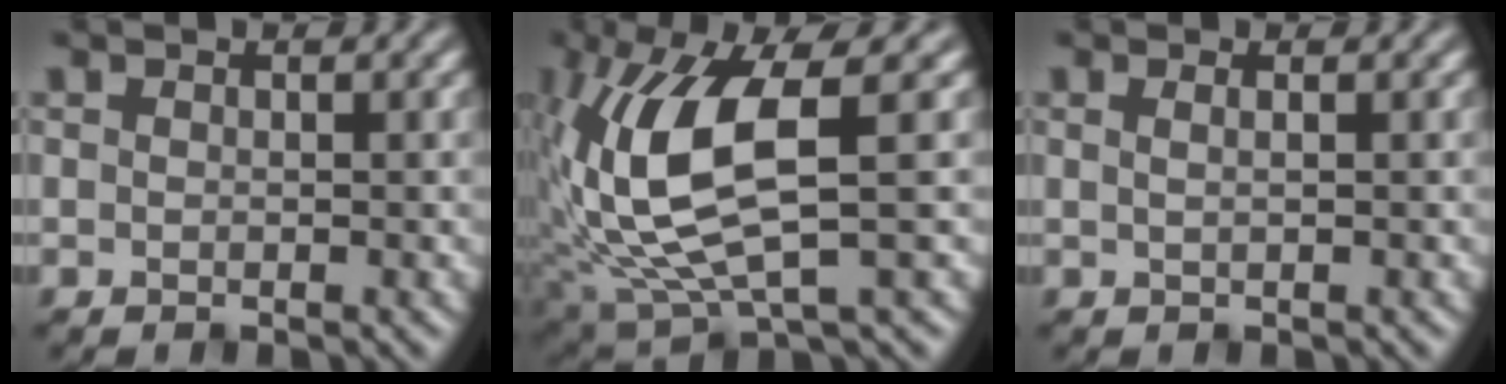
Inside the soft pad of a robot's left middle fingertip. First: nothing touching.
{"total": 9.4, "force": [0.9, 3.1, 8.8], "torque": [-0.194, -0.009, 0.023]}
{"total": 2.5, "force": [1.2, 1.5, 1.6], "torque": [-0.005, 0.013, -0.011]}